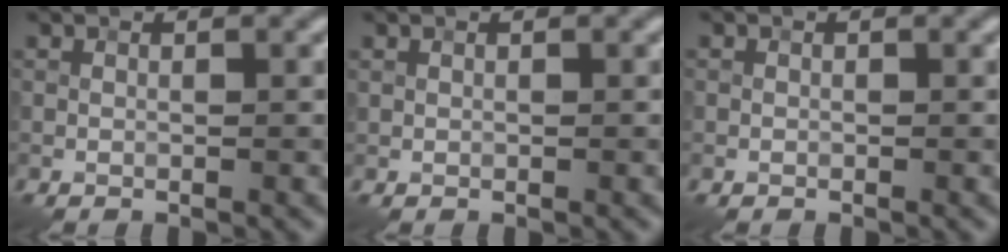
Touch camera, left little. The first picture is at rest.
{"total": 0.0}
{"total": 0.9, "force": [-0.1, 0.9, -0.1], "torque": [0.014, -0.003, -0.005]}